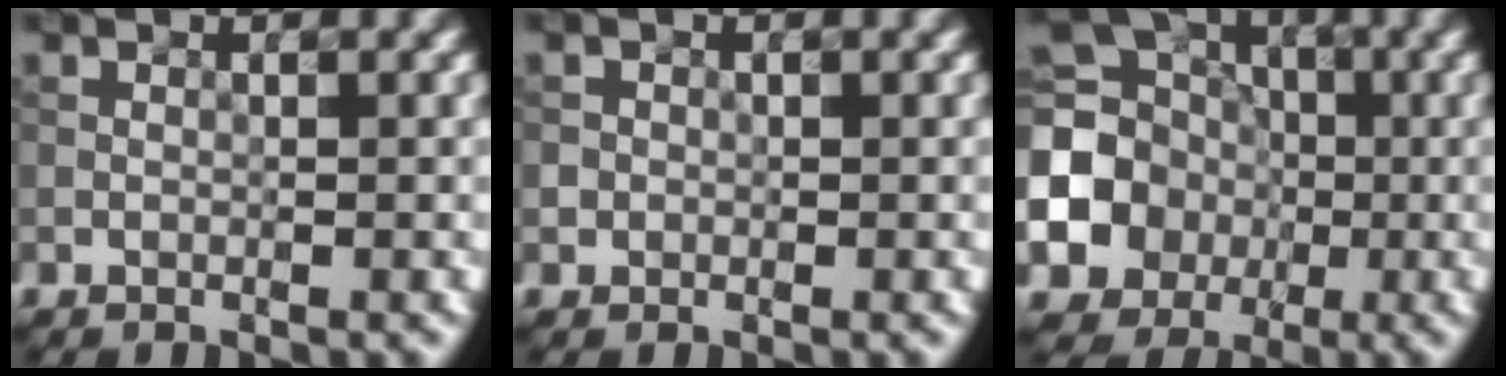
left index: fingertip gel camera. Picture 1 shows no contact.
{"total": 0.9, "force": [0.0, 0.9, 0.0], "torque": [0.011, 0.000, -0.004]}
{"total": 15.7, "force": [-1.9, 14.4, 5.9], "torque": [-0.170, -0.005, -0.069]}